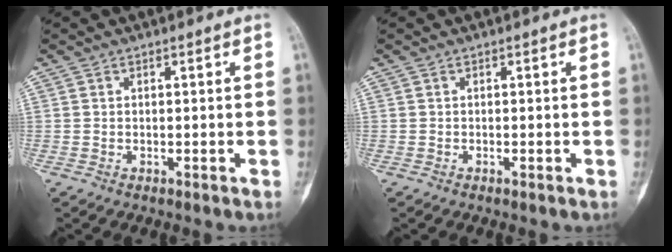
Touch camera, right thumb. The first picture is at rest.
{"total": 0.0}